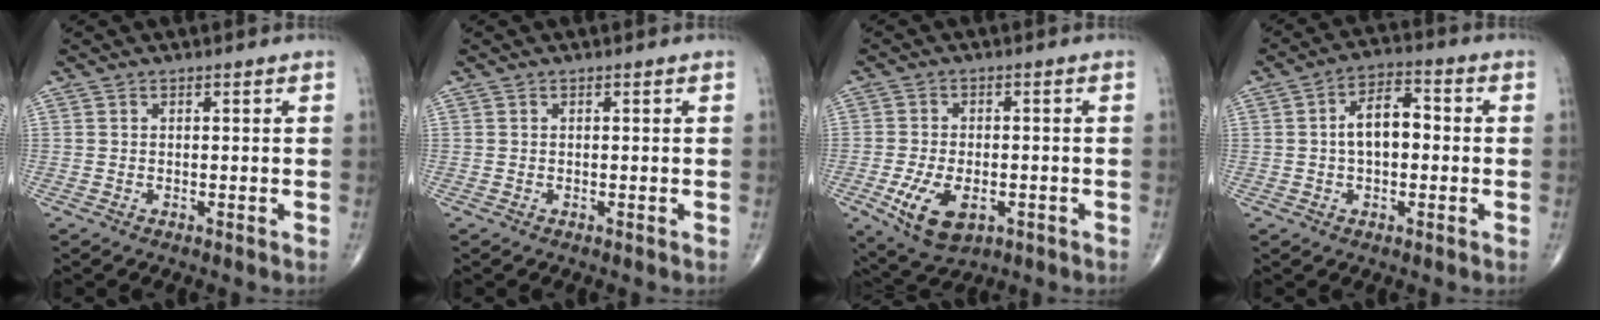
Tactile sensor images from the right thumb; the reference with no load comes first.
{"total": 0.0}
{"total": 9.7, "force": [-3.4, 5.5, 7.3], "torque": [-0.130, 0.000, -0.048]}
{"total": 8.0, "force": [0.1, 4.5, 6.5], "torque": [-0.097, 0.026, -0.008]}